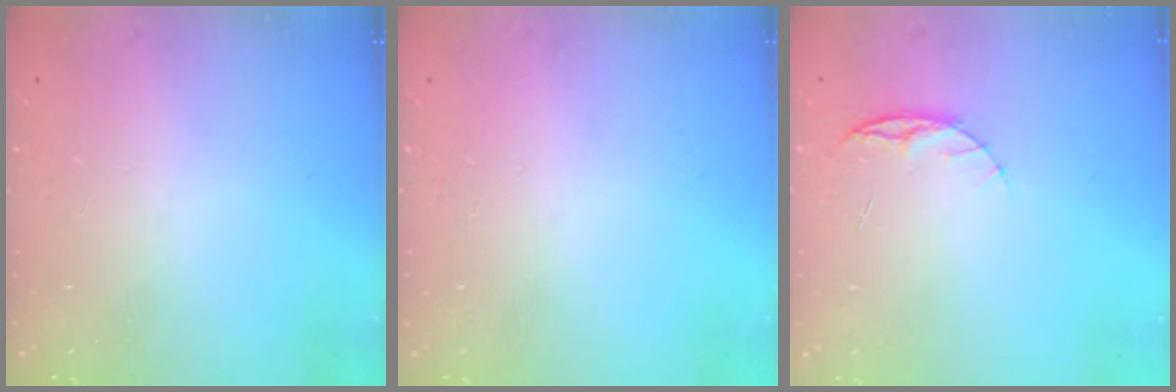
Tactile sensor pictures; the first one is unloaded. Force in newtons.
{"total": 0.0}
{"total": 5.2, "press": 5.1, "slide": 0.6}